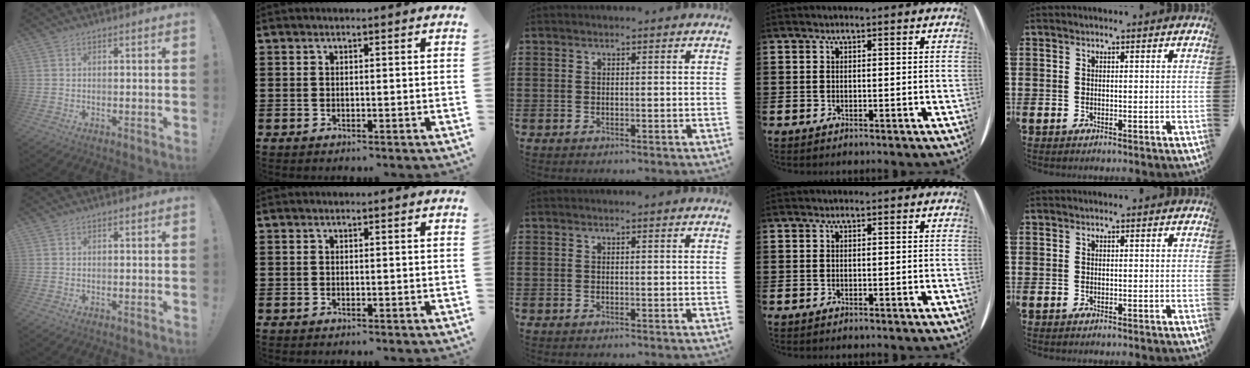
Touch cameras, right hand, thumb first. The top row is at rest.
{}